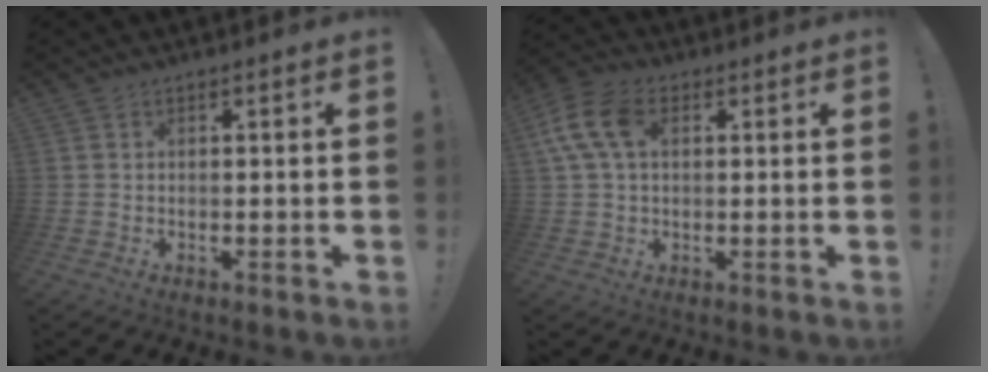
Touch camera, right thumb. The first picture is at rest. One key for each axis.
{"total": 11.6, "fx": 2.9, "fy": 7.5, "fz": 8.4, "tx": -0.169, "ty": 0.009, "tz": 0.060}